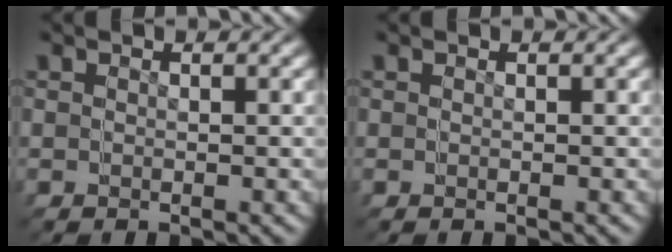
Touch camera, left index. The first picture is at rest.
{"total": 0.0}